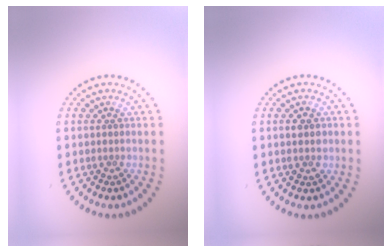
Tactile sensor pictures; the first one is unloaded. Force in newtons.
{"total": 1.3, "press": 1.3, "slide": 0.1}